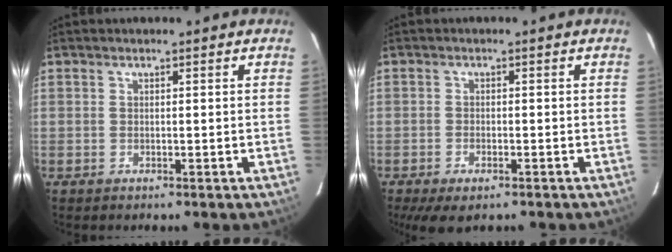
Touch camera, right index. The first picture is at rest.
{"total": 5.5, "force": [-3.6, 2.2, 3.6], "torque": [-0.064, -0.010, -0.058]}